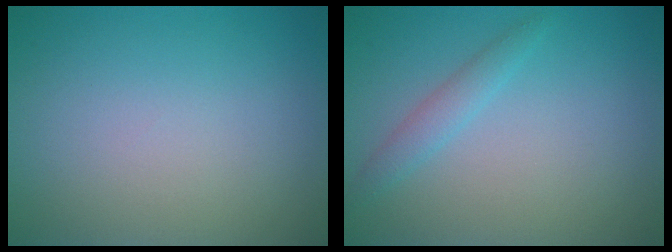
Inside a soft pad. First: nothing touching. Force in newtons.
{"total": 1.6, "press": 1.6, "slide": 0.0}